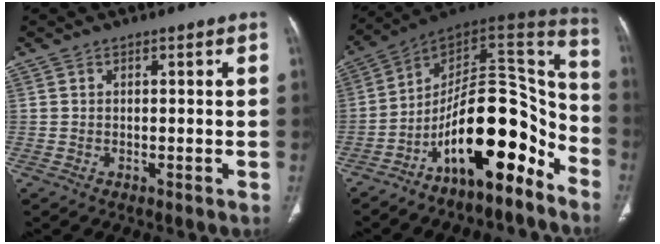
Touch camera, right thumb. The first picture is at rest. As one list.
[{"total": 21.0, "force": [-11.7, 8.4, 15.2], "torque": [-0.200, 0.128, -0.191]}]